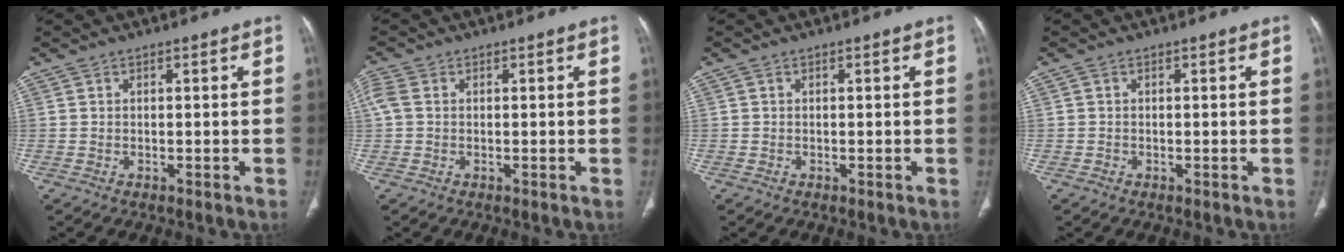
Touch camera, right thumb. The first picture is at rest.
{"total": 2.9, "force": [0.5, 2.1, 2.0], "torque": [-0.069, 0.015, 0.011]}
{"total": 0.0}
{"total": 0.5, "force": [-0.1, 0.5, 0.1], "torque": [-0.002, 0.002, -0.003]}